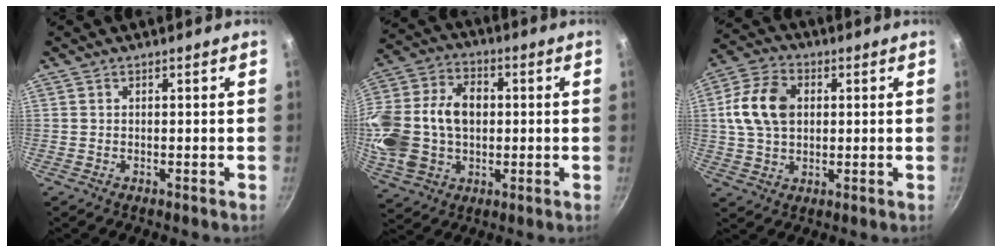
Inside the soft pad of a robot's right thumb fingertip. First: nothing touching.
{"total": 21.4, "force": [0.4, 15.5, 14.8], "torque": [-0.297, 0.033, 0.009]}
{"total": 11.9, "force": [1.9, 8.4, 8.1], "torque": [-0.139, 0.011, 0.026]}